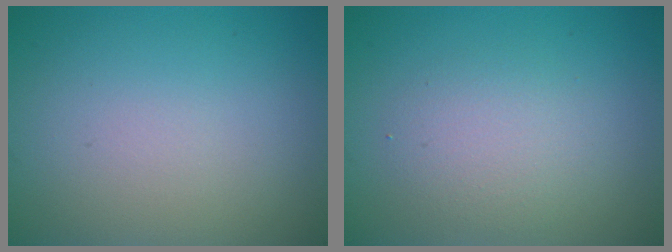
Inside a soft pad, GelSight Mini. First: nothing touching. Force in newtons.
{"total": 2.6, "press": 2.6, "slide": 0.1}